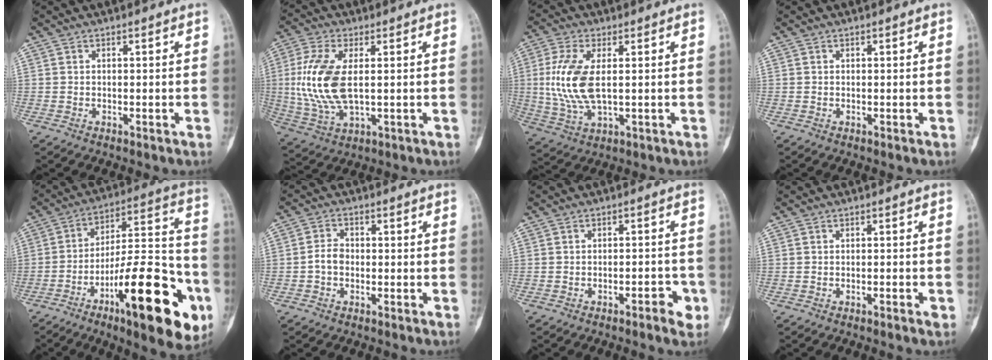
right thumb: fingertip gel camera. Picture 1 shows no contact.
{"total": 13.4, "force": [1.1, 6.6, 11.6], "torque": [-0.263, -0.005, 0.029]}
{"total": 11.1, "force": [1.0, 5.1, 9.8], "torque": [-0.225, -0.006, 0.027]}
{"total": 0.0}
{"total": 26.9, "force": [-11.3, 7.8, 23.1], "torque": [-0.313, 0.060, -0.167]}
{"total": 3.0, "force": [-0.8, 2.2, 1.9], "torque": [-0.028, 0.011, -0.022]}
{"total": 4.5, "force": [-2.3, 1.6, 3.5], "torque": [-0.039, 0.022, -0.026]}
{"total": 1.4, "force": [-0.7, 0.3, 1.2], "torque": [-0.022, 0.004, -0.010]}